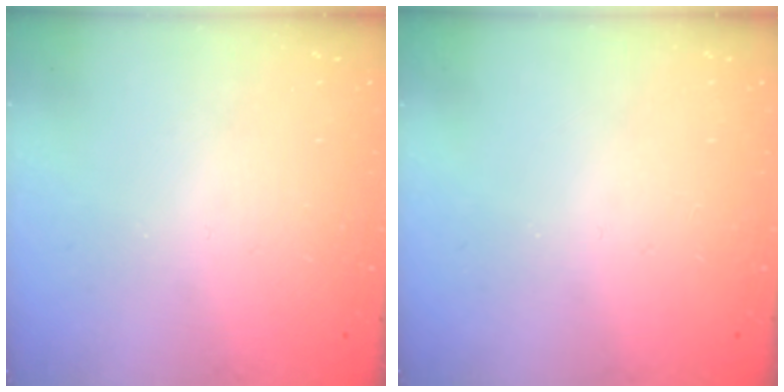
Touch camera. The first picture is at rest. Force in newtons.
{"total": 0.0}